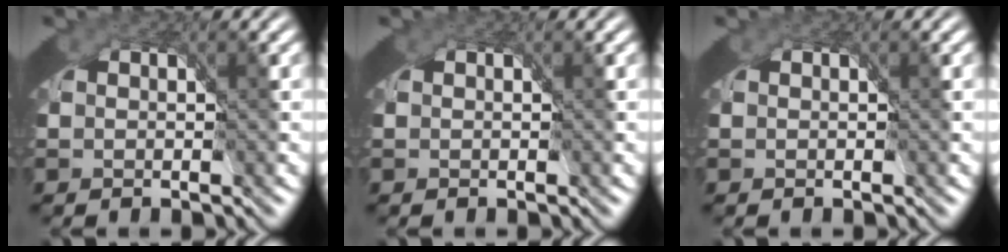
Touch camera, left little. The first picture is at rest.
{"total": 0.0}
{"total": 0.0}